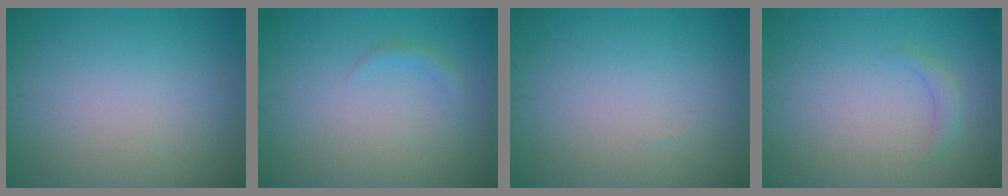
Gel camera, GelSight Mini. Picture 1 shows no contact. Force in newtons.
{"total": 0.8, "press": 0.8, "slide": 0.0}
{"total": 0.0}
{"total": 1.1, "press": 1.1, "slide": 0.1}